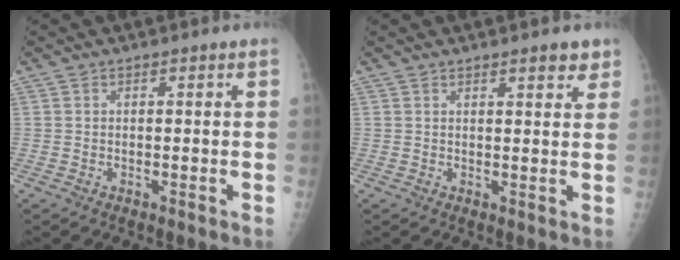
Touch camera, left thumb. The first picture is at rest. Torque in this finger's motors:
{"motor_torque": [-0.15, -0.12, 0.19, -0.02, 0.00]}